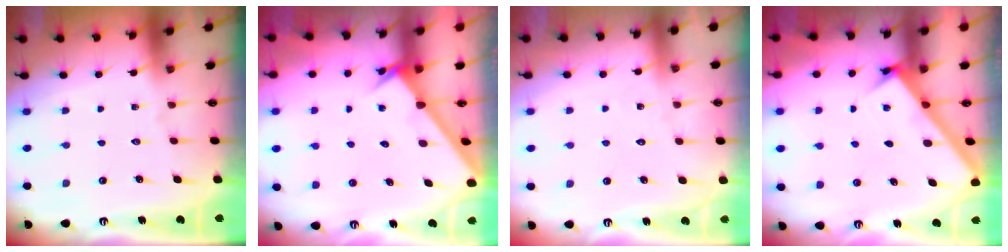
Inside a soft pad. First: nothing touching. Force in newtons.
{"total": 2.3, "press": 2.3, "slide": 0.2}
{"total": 4.8, "press": 4.8, "slide": 0.5}
{"total": 3.0, "press": 3.0, "slide": 0.2}